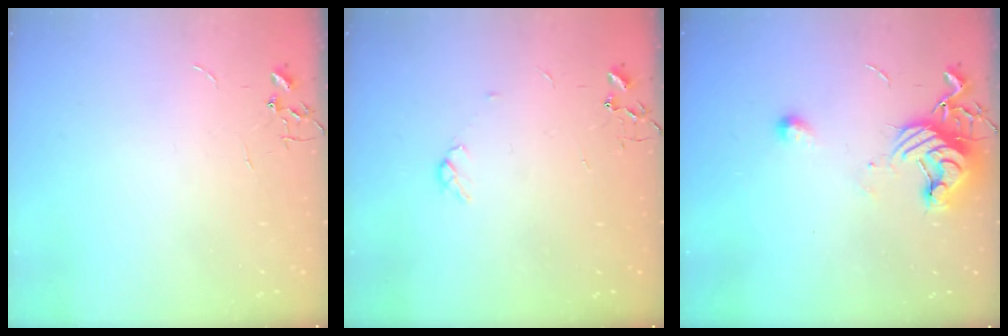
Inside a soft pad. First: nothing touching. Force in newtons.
{"total": 2.9, "press": 2.8, "slide": 0.5}
{"total": 11.6, "press": 11.6, "slide": 0.7}